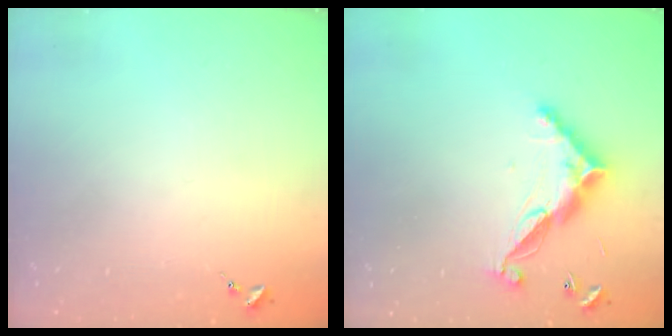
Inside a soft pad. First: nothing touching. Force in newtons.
{"total": 12.2, "press": 12.1, "slide": 0.3}